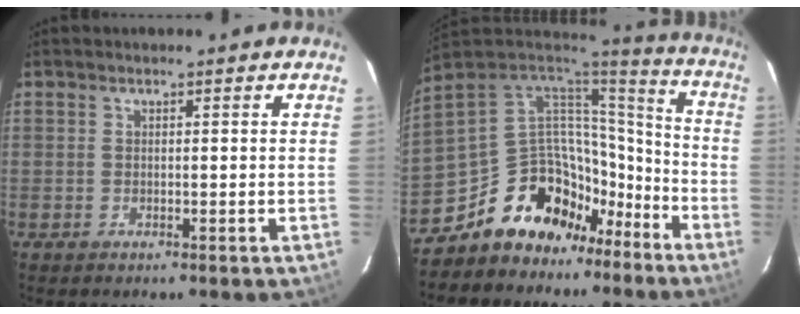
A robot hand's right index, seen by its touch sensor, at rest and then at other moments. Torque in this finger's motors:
{"motor_torque": [1.16, -0.98, 0.87, 0.09]}